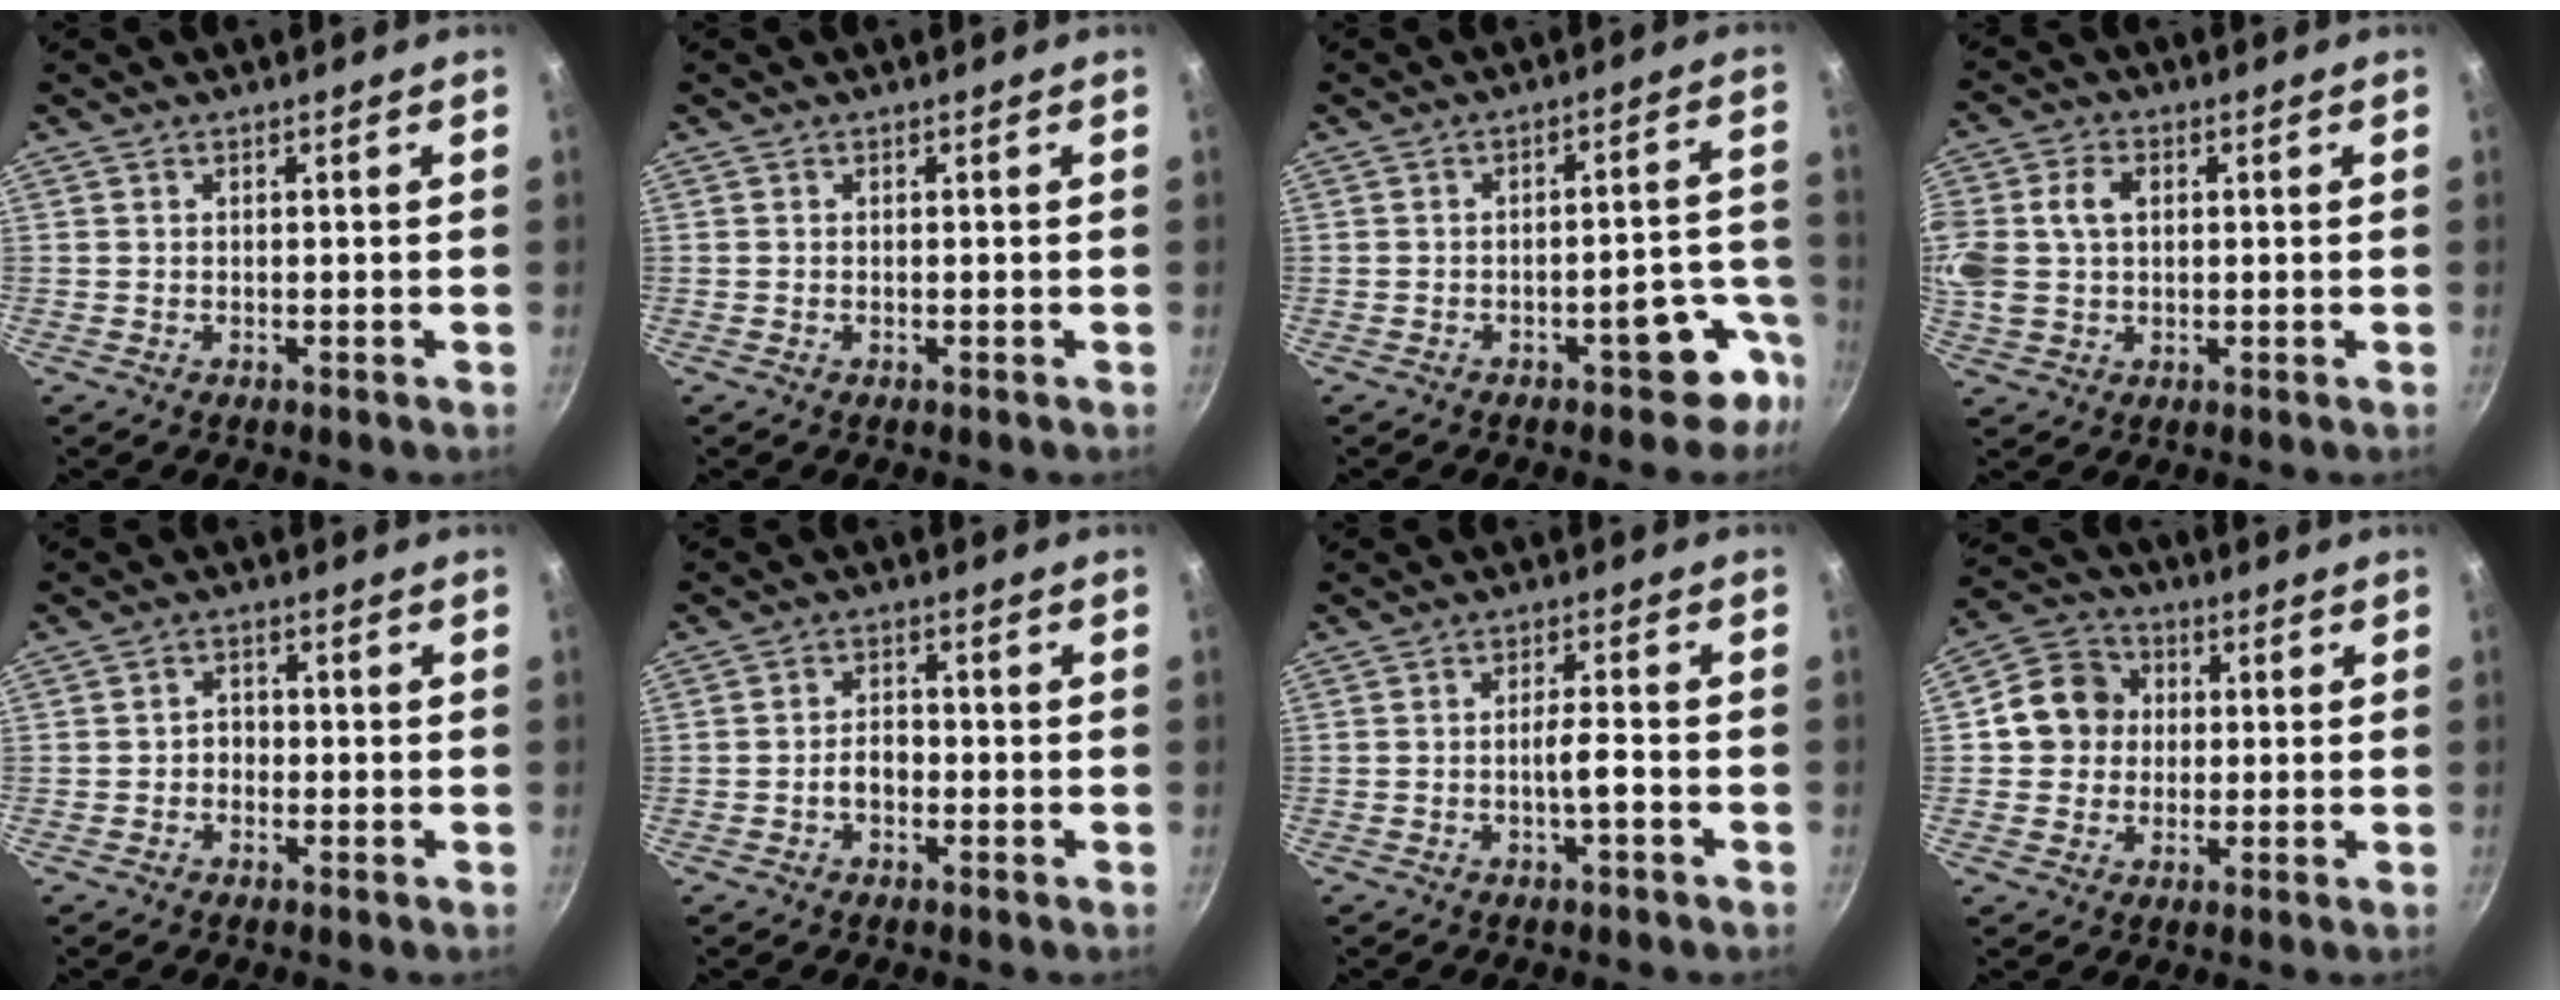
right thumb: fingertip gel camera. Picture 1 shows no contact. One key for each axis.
{"total": 0.0}
{"total": 8.1, "fx": -4.6, "fy": 3.7, "fz": 5.5, "tx": -0.010, "ty": 0.056, "tz": -0.050}
{"total": 14.1, "fx": 2.3, "fy": 10.8, "fz": 8.8, "tx": -0.209, "ty": 0.031, "tz": 0.045}
{"total": 2.6, "fx": -0.8, "fy": 2.1, "fz": 1.2, "tx": -0.006, "ty": 0.014, "tz": -0.014}
{"total": 3.3, "fx": -1.3, "fy": 2.2, "fz": 2.2, "tx": -0.021, "ty": 0.020, "tz": -0.023}
{"total": 3.6, "fx": -1.6, "fy": 0.4, "fz": 3.2, "tx": -0.056, "ty": 0.017, "tz": -0.028}
{"total": 9.3, "fx": 0.8, "fy": 8.5, "fz": 3.7, "tx": -0.028, "ty": 0.015, "tz": -0.004}